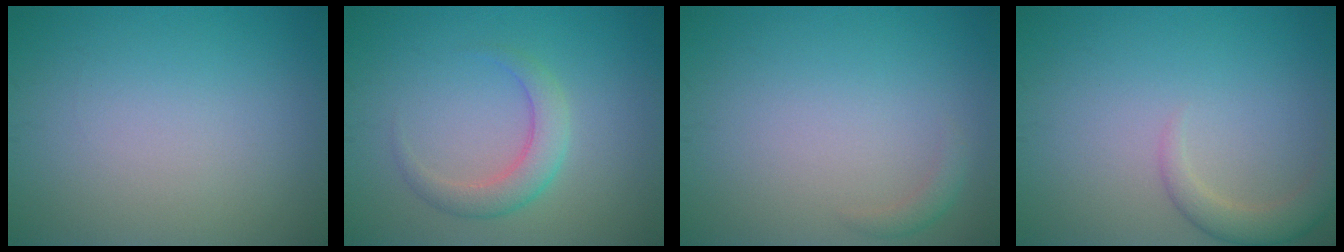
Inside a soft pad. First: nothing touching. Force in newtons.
{"total": 2.8, "press": 2.8, "slide": 0.2}
{"total": 1.0, "press": 1.0, "slide": 0.0}
{"total": 2.5, "press": 2.5, "slide": 0.2}